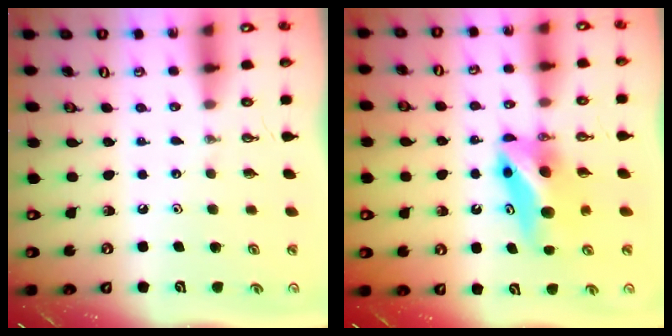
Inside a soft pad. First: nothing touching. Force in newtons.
{"total": 9.4, "press": 7.4, "slide": 5.8}